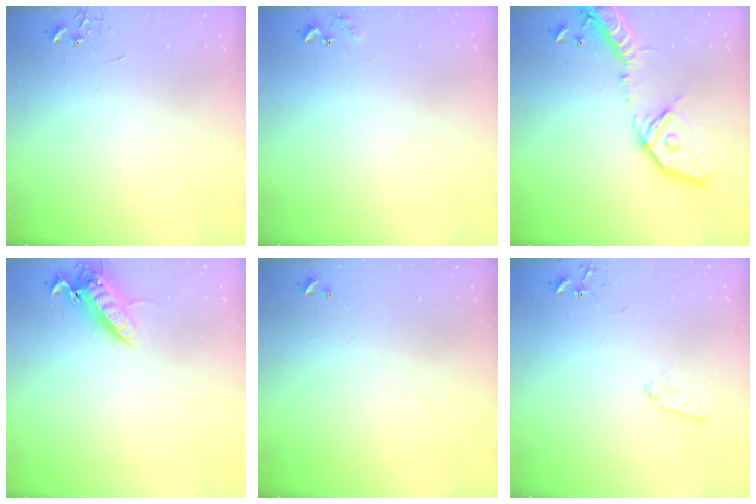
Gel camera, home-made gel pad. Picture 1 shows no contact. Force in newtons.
{"total": 7.8, "press": 7.8, "slide": 0.5}
{"total": 21.3, "press": 20.9, "slide": 4.1}
{"total": 12.8, "press": 12.7, "slide": 1.8}
{"total": 0.0}
{"total": 7.7, "press": 7.6, "slide": 0.9}